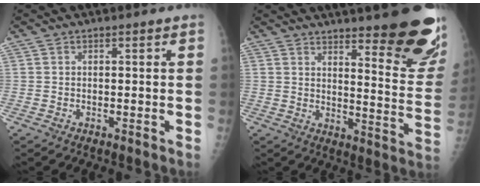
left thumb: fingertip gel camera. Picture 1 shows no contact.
{"total": 21.9, "force": [15.1, 4.7, 15.2], "torque": [-0.165, -0.101, 0.189]}